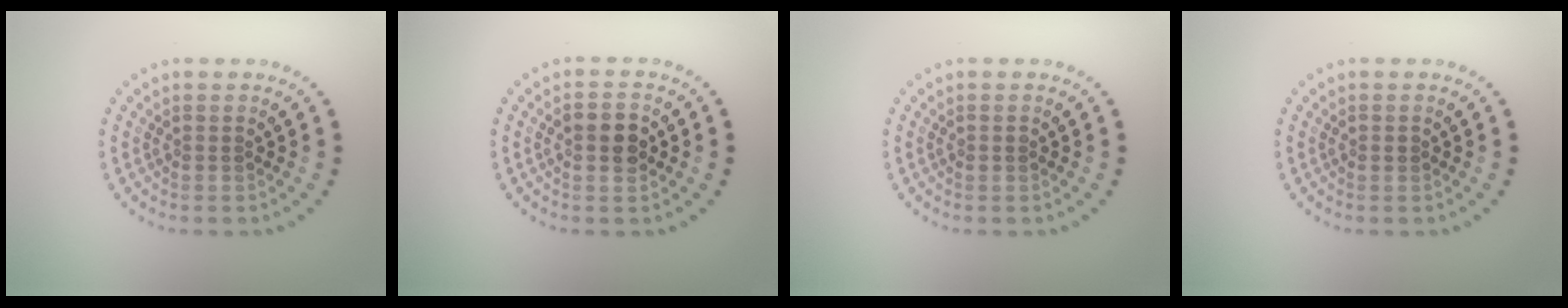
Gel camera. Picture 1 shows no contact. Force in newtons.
{"total": 2.9, "press": 2.9, "slide": 0.2}
{"total": 0.5, "press": 0.5, "slide": 0.1}
{"total": 0.7, "press": 0.7, "slide": 0.2}